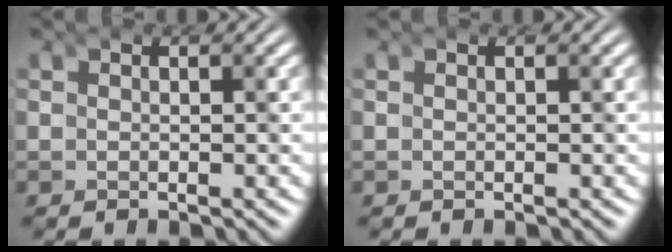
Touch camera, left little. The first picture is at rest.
{"total": 0.0}